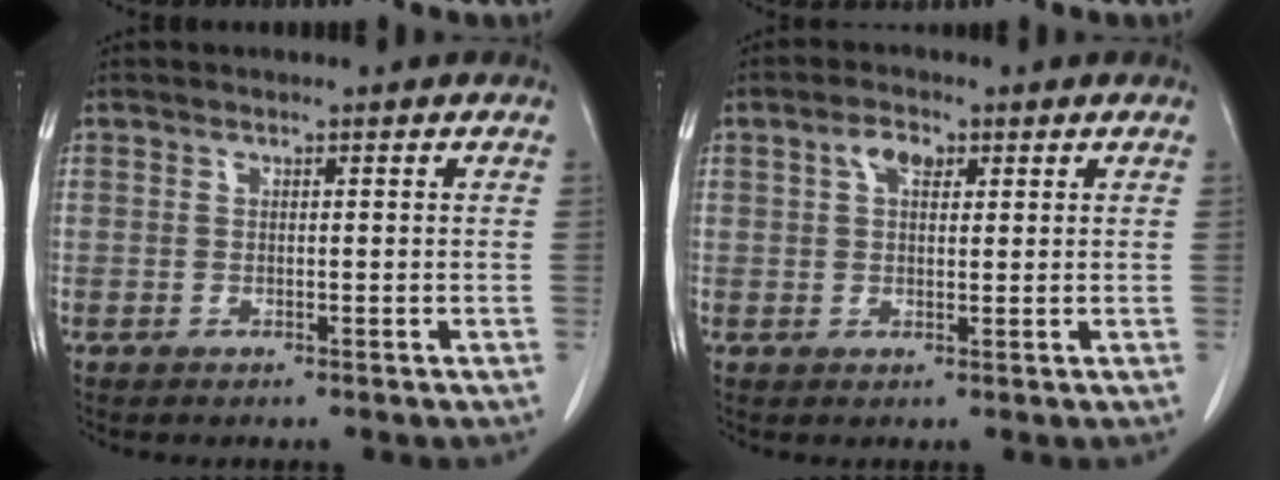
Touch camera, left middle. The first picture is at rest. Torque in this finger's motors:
{"motor_torque": [0.04, -0.04, 0.02, 0.03]}